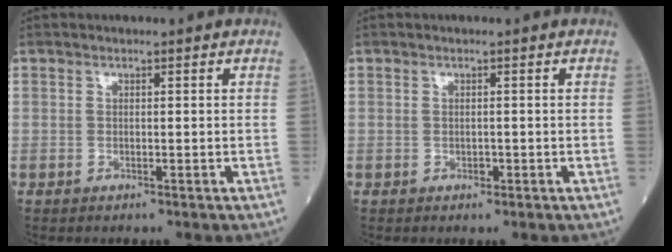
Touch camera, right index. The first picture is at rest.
{"total": 0.8, "force": [-0.2, 0.5, 0.6], "torque": [-0.012, -0.001, -0.002]}